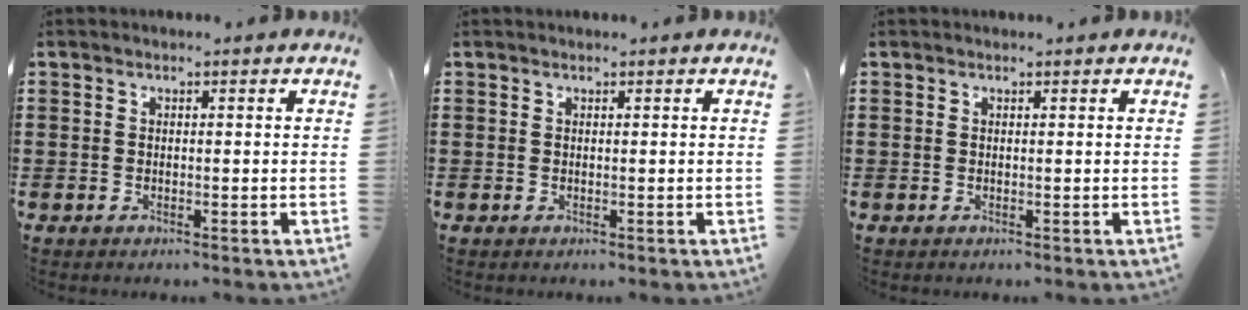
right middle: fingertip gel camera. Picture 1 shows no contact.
{"total": 0.0}
{"total": 0.0}